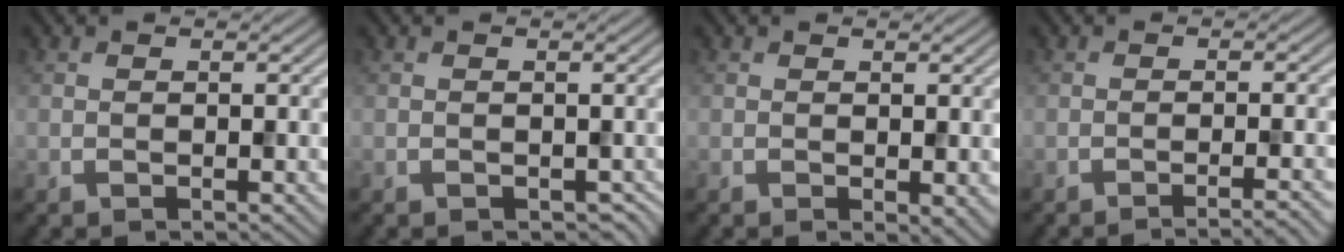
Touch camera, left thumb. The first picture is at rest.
{"total": 0.7, "force": [-0.3, 0.6, 0.2], "torque": [-0.010, -0.013, -0.006]}
{"total": 1.7, "force": [-0.1, 0.8, 1.5], "torque": [-0.021, -0.008, 0.001]}
{"total": 3.3, "force": [-2.1, 0.4, 2.5], "torque": [-0.028, 0.007, -0.044]}